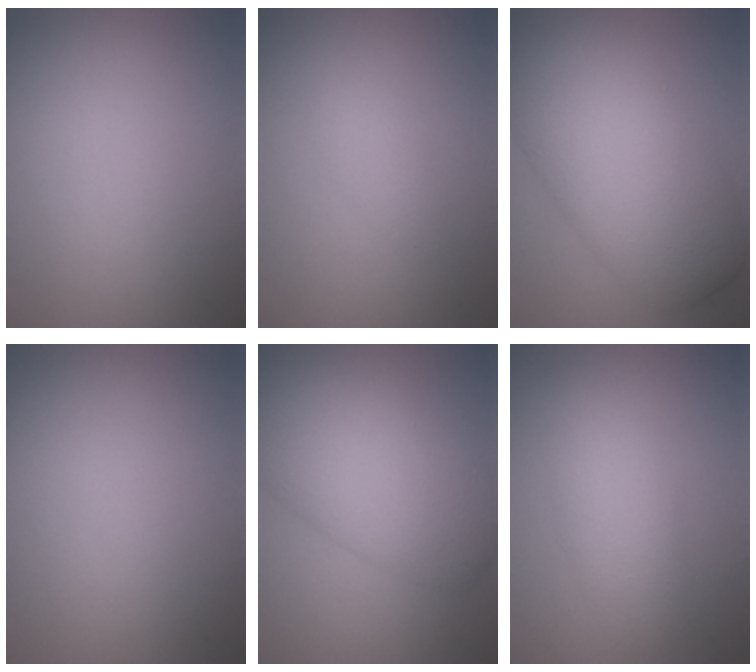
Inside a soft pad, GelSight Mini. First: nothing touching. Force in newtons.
{"total": 1.4, "press": 1.3, "slide": 0.1}
{"total": 10.1, "press": 10.1, "slide": 0.3}
{"total": 0.0}
{"total": 8.8, "press": 8.8, "slide": 0.5}
{"total": 3.3, "press": 3.3, "slide": 0.1}